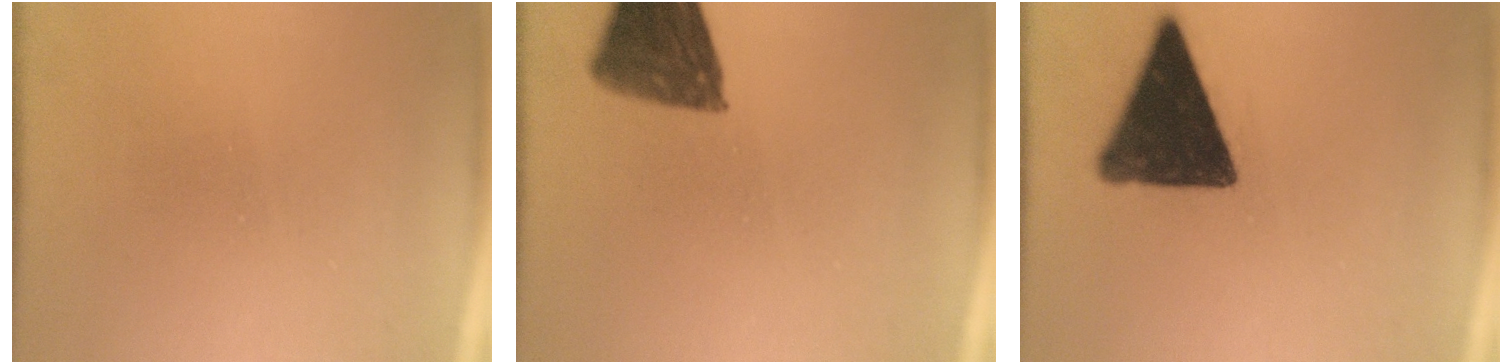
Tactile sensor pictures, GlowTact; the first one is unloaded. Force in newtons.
{"total": 10.7}
{"total": 15.2}